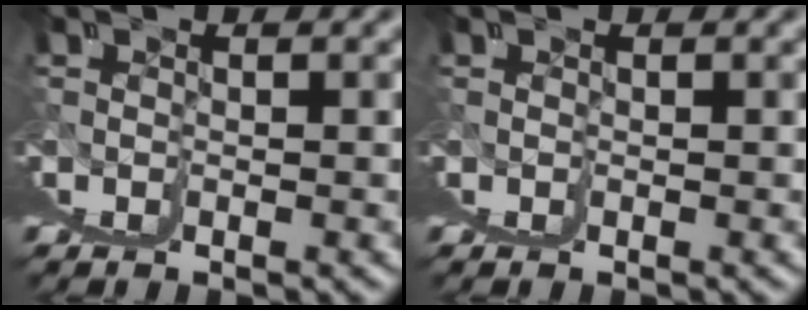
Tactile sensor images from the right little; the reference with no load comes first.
{"total": 0.0}